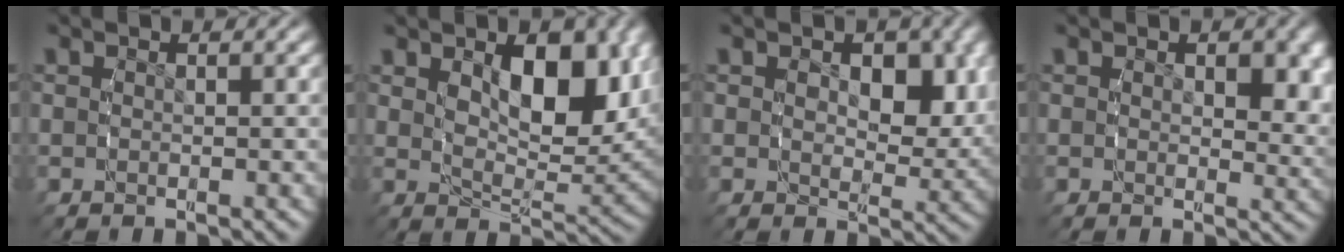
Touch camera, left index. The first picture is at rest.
{"total": 7.2, "force": [2.3, 3.0, 6.1], "torque": [-0.086, -0.013, 0.045]}
{"total": 4.2, "force": [1.3, 2.6, 3.0], "torque": [-0.048, -0.019, 0.028]}
{"total": 2.6, "force": [1.0, 1.2, 2.1], "torque": [-0.023, -0.015, 0.021]}